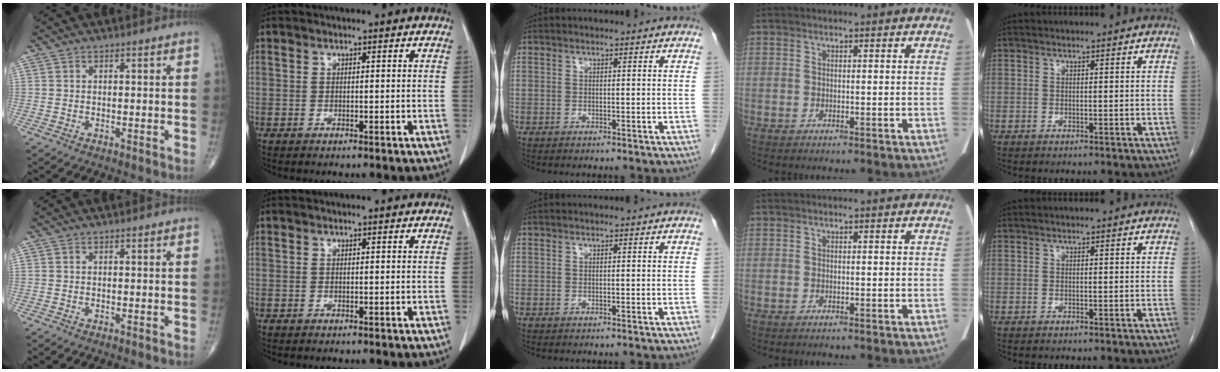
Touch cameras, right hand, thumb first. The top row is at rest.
{}